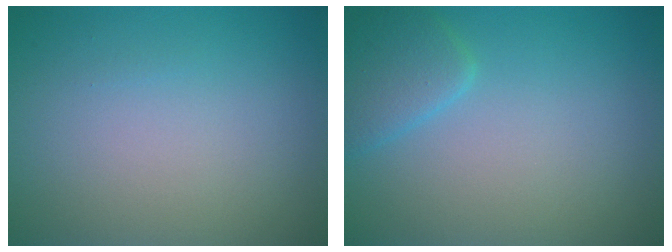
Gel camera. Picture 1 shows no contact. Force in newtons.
{"total": 2.6, "press": 2.6, "slide": 0.2}